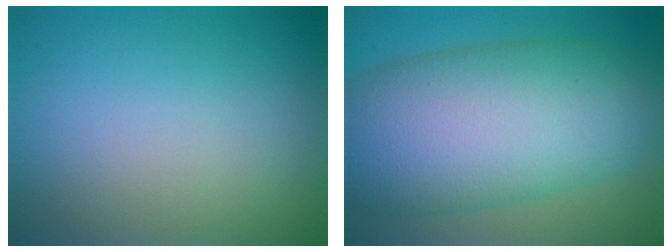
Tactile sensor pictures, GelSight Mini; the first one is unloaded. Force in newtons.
{"total": 13.7, "press": 13.7, "slide": 0.5}